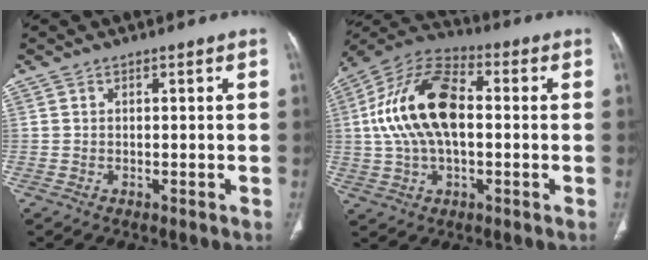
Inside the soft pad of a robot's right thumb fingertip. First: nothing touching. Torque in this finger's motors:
{"motor_torque": [-0.10, 1.72, 1.68, -0.33, 0.25]}